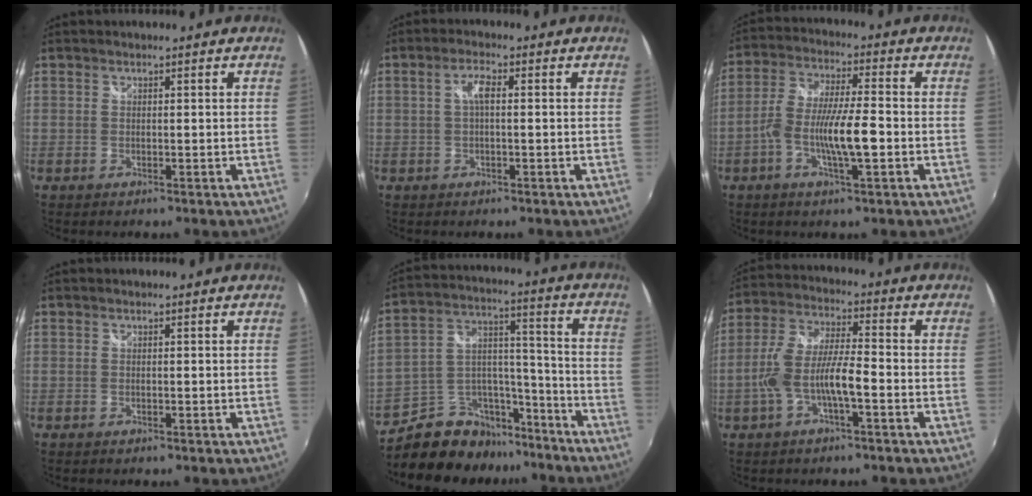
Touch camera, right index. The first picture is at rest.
{"total": 2.9, "force": [0.2, 0.9, 2.8], "torque": [-0.056, 0.007, 0.003]}
{"total": 9.8, "force": [-2.8, 1.7, 9.2], "torque": [-0.184, 0.000, -0.055]}
{"total": 0.0}
{"total": 13.3, "force": [-10.2, 7.6, 3.9], "torque": [-0.073, 0.062, -0.157]}
{"total": 9.6, "force": [-3.1, 2.2, 8.8], "torque": [-0.190, 0.005, -0.056]}